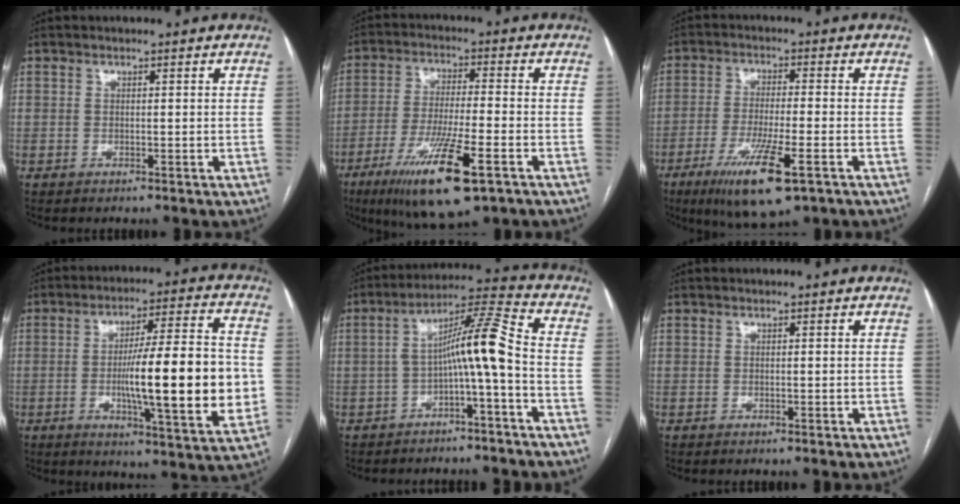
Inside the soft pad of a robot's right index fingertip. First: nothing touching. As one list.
[{"total": 14.5, "force": [-7.6, 1.9, 12.2], "torque": [-0.233, -0.035, -0.129]}, {"total": 11.6, "force": [-6.1, 1.5, 9.7], "torque": [-0.180, -0.030, -0.099]}, {"total": 18.3, "force": [-1.8, 1.9, 18.1], "torque": [-0.268, 0.003, -0.027]}, {"total": 9.1, "force": [-2.1, -0.2, 8.8], "torque": [-0.143, 0.034, -0.037]}, {"total": 0.0}]